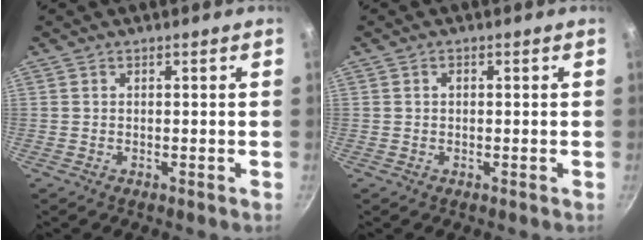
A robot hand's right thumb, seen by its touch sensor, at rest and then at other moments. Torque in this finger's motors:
{"motor_torque": [-0.01, -0.05, -0.29, 0.00, 0.03]}